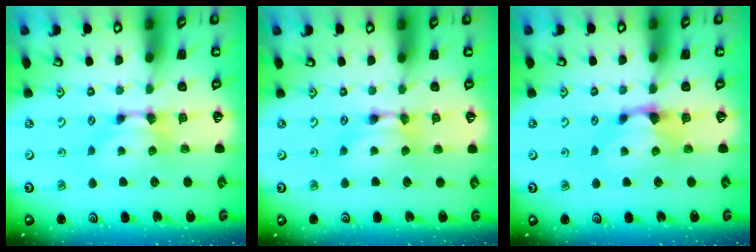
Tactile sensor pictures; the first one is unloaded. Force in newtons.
{"total": 1.6, "press": 1.6, "slide": 0.1}
{"total": 1.2, "press": 0.8, "slide": 0.9}